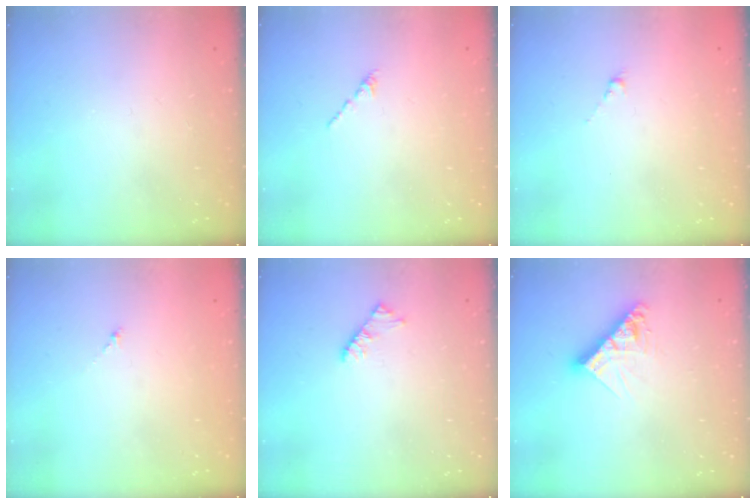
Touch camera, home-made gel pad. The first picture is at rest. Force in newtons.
{"total": 0.6, "press": 0.5, "slide": 0.3}
{"total": 0.0}
{"total": 0.0}
{"total": 3.3, "press": 3.2, "slide": 0.6}
{"total": 9.7, "press": 9.7, "slide": 0.8}